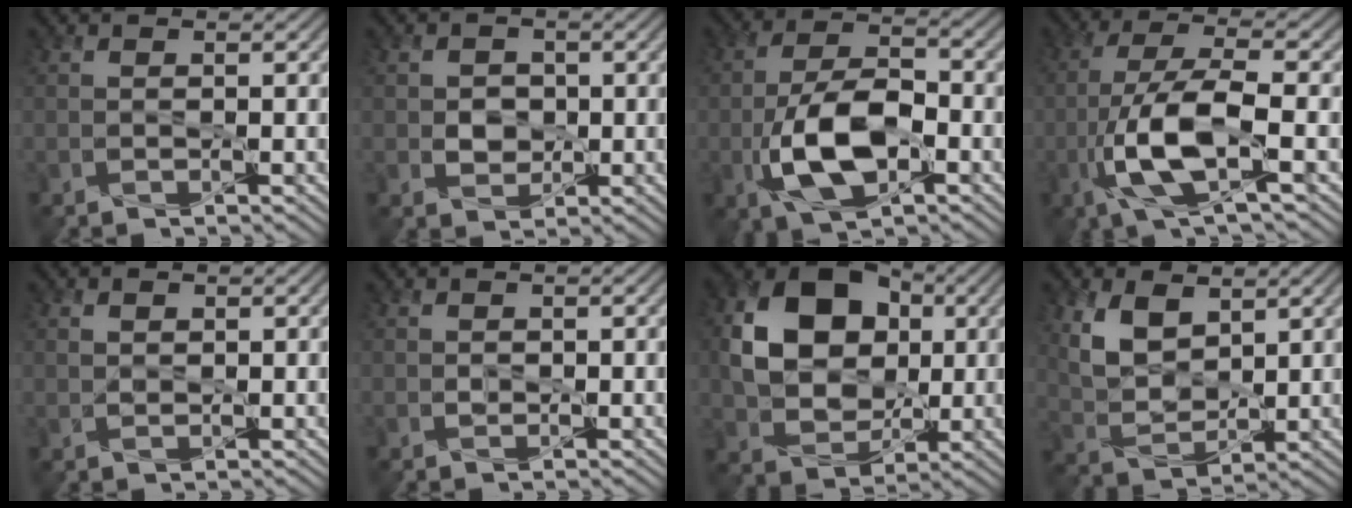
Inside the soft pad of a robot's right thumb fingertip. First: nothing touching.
{"total": 2.8, "force": [-0.2, 2.5, 1.3], "torque": [-0.028, -0.003, -0.008]}
{"total": 10.1, "force": [-3.2, 5.1, 8.2], "torque": [-0.170, 0.000, -0.067]}
{"total": 9.8, "force": [-2.9, 3.0, 8.9], "torque": [-0.193, 0.004, -0.063]}
{"total": 1.5, "force": [0.5, 1.1, 0.9], "torque": [-0.019, -0.002, 0.012]}
{"total": 0.7, "force": [0.0, 0.6, 0.3], "torque": [-0.003, -0.005, -0.003]}
{"total": 12.3, "force": [1.8, 9.5, 7.7], "torque": [-0.163, 0.007, 0.030]}
{"total": 7.1, "force": [3.3, 4.4, 4.6], "torque": [-0.107, -0.011, 0.065]}